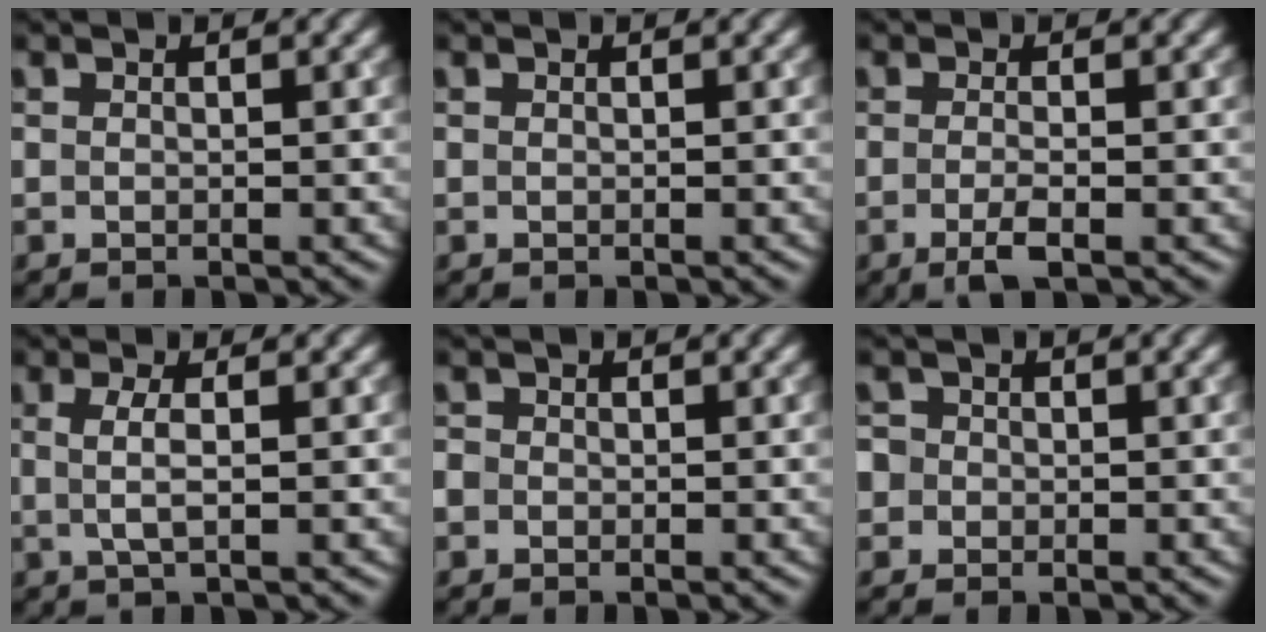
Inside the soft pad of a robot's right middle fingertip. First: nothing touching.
{"total": 0.0}
{"total": 2.2, "force": [-0.8, 0.5, 2.0], "torque": [-0.037, -0.004, -0.017]}
{"total": 2.2, "force": [0.1, 0.6, 2.1], "torque": [-0.040, 0.002, -0.001]}
{"total": 1.2, "force": [-0.5, 1.0, 0.2], "torque": [0.003, -0.004, -0.011]}
{"total": 2.7, "force": [-0.1, 2.6, 0.8], "torque": [0.002, 0.021, -0.027]}